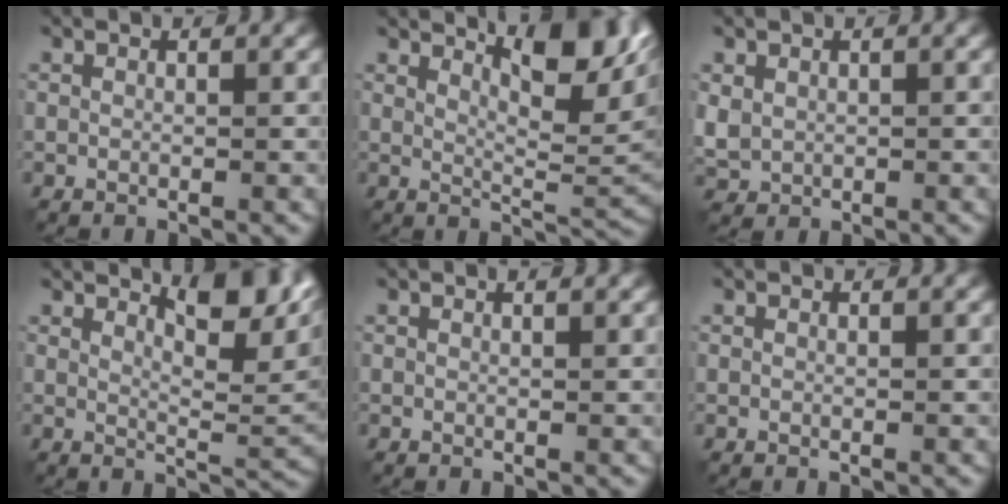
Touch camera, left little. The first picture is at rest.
{"total": 8.3, "force": [4.4, 2.1, 6.8], "torque": [-0.094, 0.005, 0.074]}
{"total": 1.9, "force": [0.5, 1.6, 0.8], "torque": [-0.022, -0.002, 0.012]}
{"total": 7.4, "force": [4.1, 2.3, 5.8], "torque": [-0.072, 0.004, 0.067]}
{"total": 0.7, "force": [0.5, 0.1, 0.5], "torque": [-0.005, 0.003, 0.006]}
{"total": 0.0}